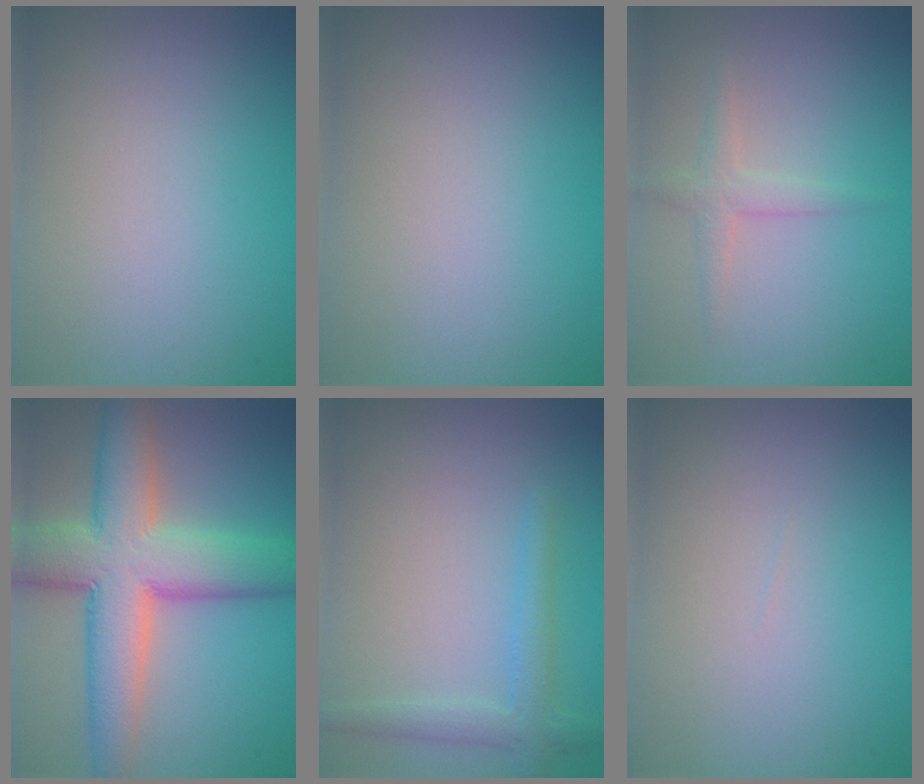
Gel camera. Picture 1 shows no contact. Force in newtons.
{"total": 0.0}
{"total": 1.7, "press": 1.7, "slide": 0.0}
{"total": 10.5, "press": 10.5, "slide": 0.6}
{"total": 2.3, "press": 2.3, "slide": 0.2}
{"total": 0.0}